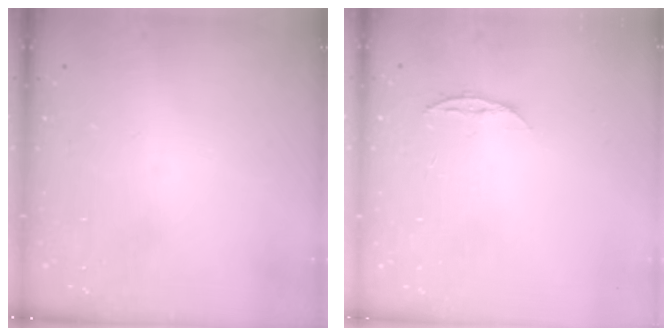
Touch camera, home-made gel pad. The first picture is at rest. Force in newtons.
{"total": 5.1, "press": 5.1, "slide": 0.7}